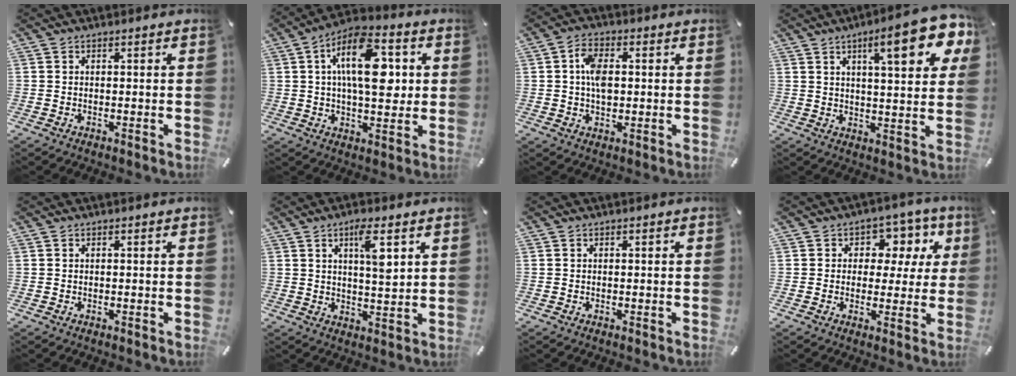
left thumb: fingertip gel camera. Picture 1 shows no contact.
{"total": 16.1, "force": [3.4, 8.1, 13.5], "torque": [-0.227, 0.000, 0.054]}
{"total": 6.6, "force": [0.5, 4.2, 5.0], "torque": [-0.088, 0.003, 0.006]}
{"total": 15.8, "force": [7.7, 4.4, 13.1], "torque": [-0.186, -0.028, 0.114]}
{"total": 0.0}
{"total": 7.4, "force": [3.5, 1.8, 6.2], "torque": [-0.099, -0.014, 0.051]}
{"total": 0.0}
{"total": 8.5, "force": [2.2, 6.9, 4.4], "torque": [-0.056, -0.008, 0.034]}